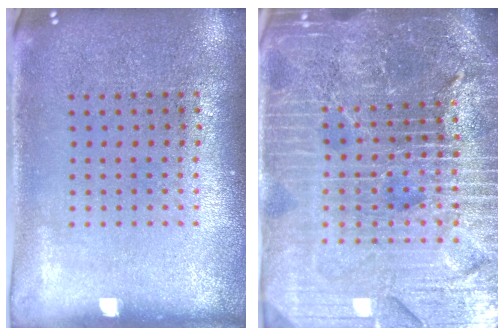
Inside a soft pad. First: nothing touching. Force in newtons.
{"total": 6.2, "press": 5.5, "slide": 2.9}